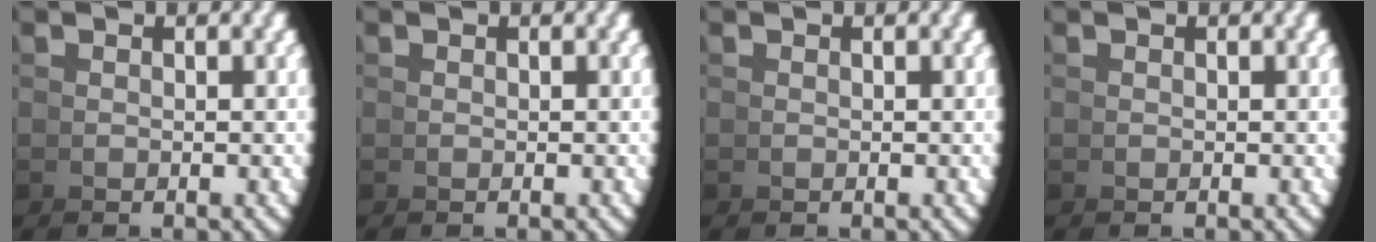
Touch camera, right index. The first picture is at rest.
{"total": 0.0}
{"total": 0.0}
{"total": 0.0}